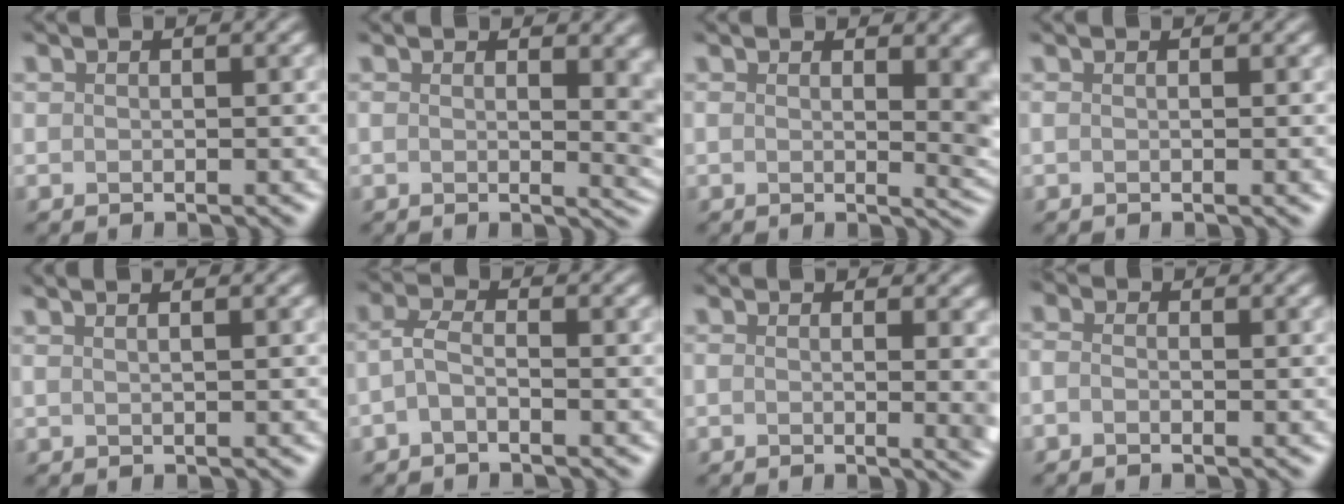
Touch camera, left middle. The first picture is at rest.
{"total": 6.9, "force": [1.3, 2.7, 6.2], "torque": [-0.054, 0.027, 0.015]}
{"total": 7.1, "force": [1.3, 2.6, 6.5], "torque": [-0.049, 0.023, 0.016]}
{"total": 2.1, "force": [0.2, 0.9, 1.9], "torque": [-0.004, 0.015, -0.009]}
{"total": 2.7, "force": [1.6, 1.3, 1.8], "torque": [-0.001, 0.032, -0.001]}
{"total": 1.3, "force": [-1.2, -0.4, 0.2], "torque": [-0.031, 0.004, -0.015]}
{"total": 4.6, "force": [0.1, 1.9, 4.2], "torque": [-0.028, 0.020, -0.001]}
{"total": 1.5, "force": [-1.4, -0.4, -0.4], "torque": [-0.008, -0.001, -0.007]}